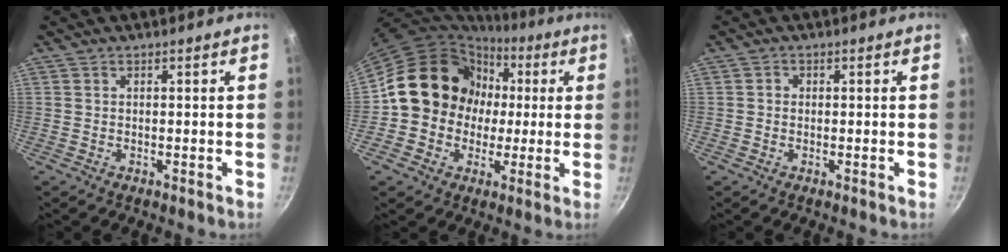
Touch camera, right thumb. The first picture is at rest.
{"total": 16.2, "force": [1.0, 14.6, 6.9], "torque": [-0.075, 0.030, 0.011]}
{"total": 0.9, "force": [-0.1, 0.8, 0.2], "torque": [0.000, 0.004, -0.004]}